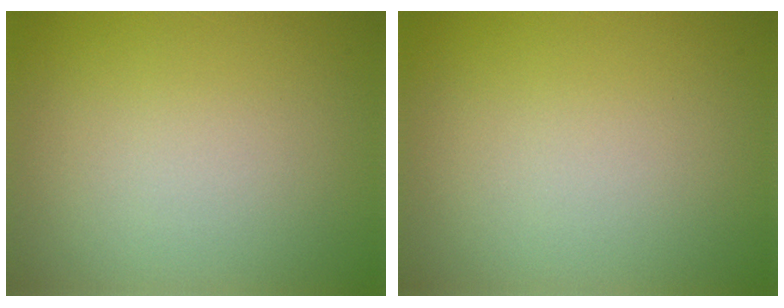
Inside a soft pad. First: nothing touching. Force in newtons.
{"total": 0.0}